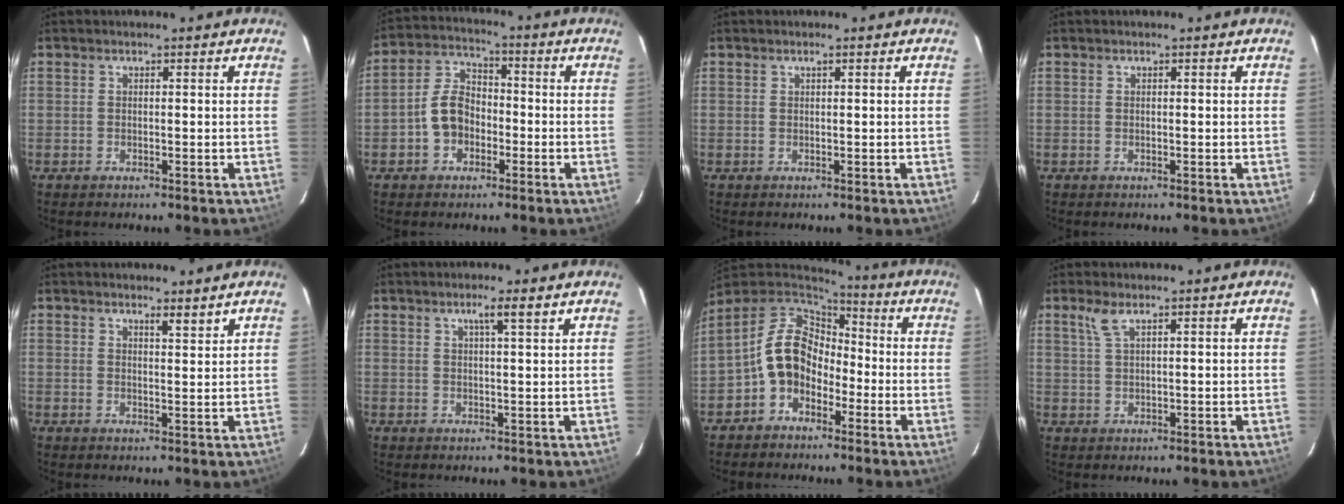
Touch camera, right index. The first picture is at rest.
{"total": 7.6, "force": [-2.6, 5.9, 4.1], "torque": [-0.085, 0.028, -0.043]}
{"total": 0.0}
{"total": 0.0}
{"total": 2.2, "force": [1.9, 0.2, 1.0], "torque": [-0.015, -0.005, 0.027]}
{"total": 2.8, "force": [1.8, -0.2, 2.2], "torque": [-0.037, 0.002, 0.031]}
{"total": 10.9, "force": [-4.2, 8.0, 6.0], "torque": [-0.121, 0.023, -0.081]}
{"total": 2.6, "force": [1.7, 0.6, 1.9], "torque": [-0.043, 0.005, 0.039]}